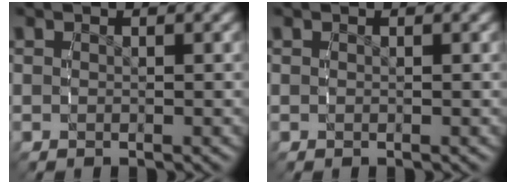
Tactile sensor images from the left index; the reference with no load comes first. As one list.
[{"total": 0.0}]